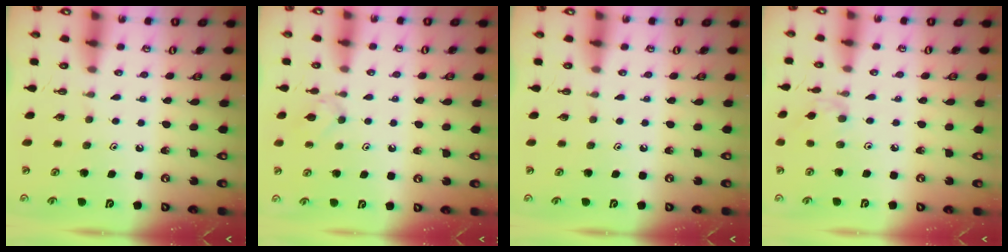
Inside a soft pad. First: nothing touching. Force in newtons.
{"total": 2.9, "press": 2.8, "slide": 0.6}
{"total": 0.0}
{"total": 2.5, "press": 2.5, "slide": 0.4}